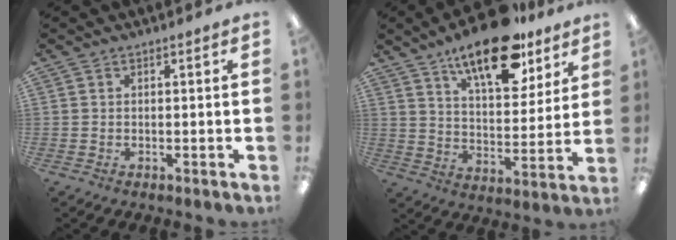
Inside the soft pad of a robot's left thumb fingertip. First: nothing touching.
{"total": 18.5, "force": [13.0, 7.5, 10.8], "torque": [-0.164, -0.071, 0.218]}